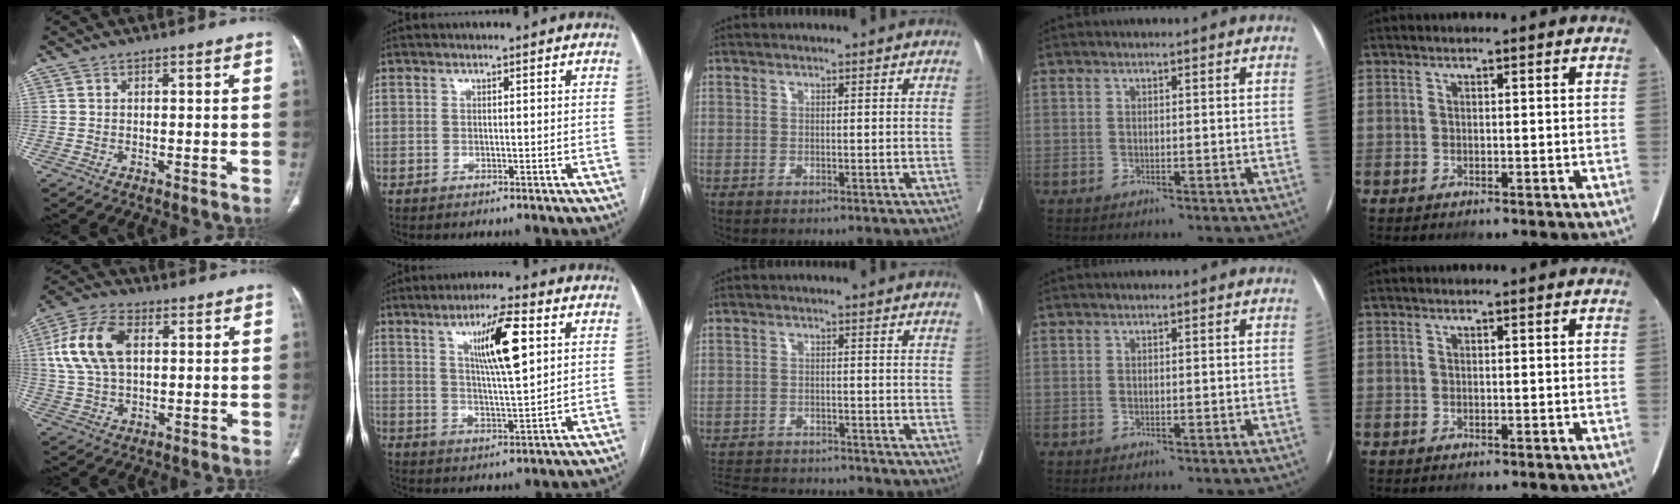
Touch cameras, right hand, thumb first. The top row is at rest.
{"thumb": {"total": 12.9, "force": [2.8, 7.6, 10.0], "torque": [-0.203, 0.015, 0.051]}, "index": {"total": 10.1, "force": [3.8, 1.0, 9.3], "torque": [-0.159, 0.004, 0.063]}, "middle": {"total": 13.8, "force": [-13.0, 2.7, 4.0], "torque": [-0.089, -0.001, -0.180]}}